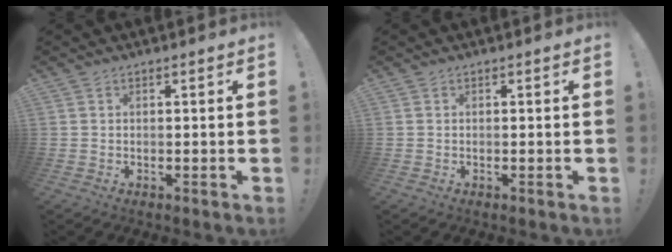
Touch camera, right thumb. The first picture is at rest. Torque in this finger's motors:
{"motor_torque": [-0.17, -0.16, -0.19, 0.14, 0.00]}